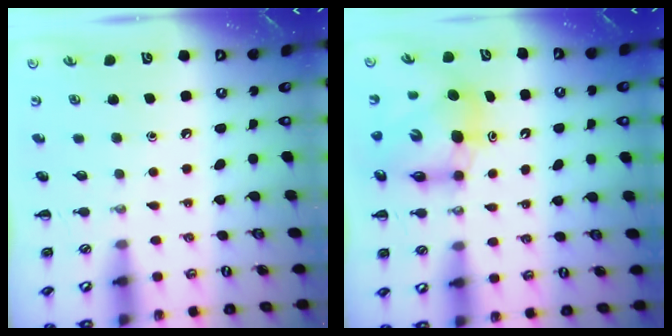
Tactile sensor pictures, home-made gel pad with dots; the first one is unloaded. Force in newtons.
{"total": 7.4, "press": 7.1, "slide": 2.2}